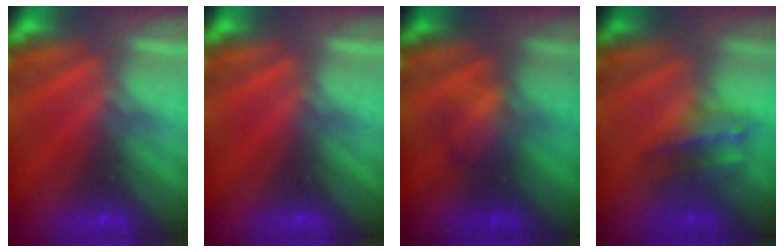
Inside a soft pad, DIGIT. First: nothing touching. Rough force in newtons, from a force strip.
{"total": 0.0}
{"total": 2.0}
{"total": 2.6}